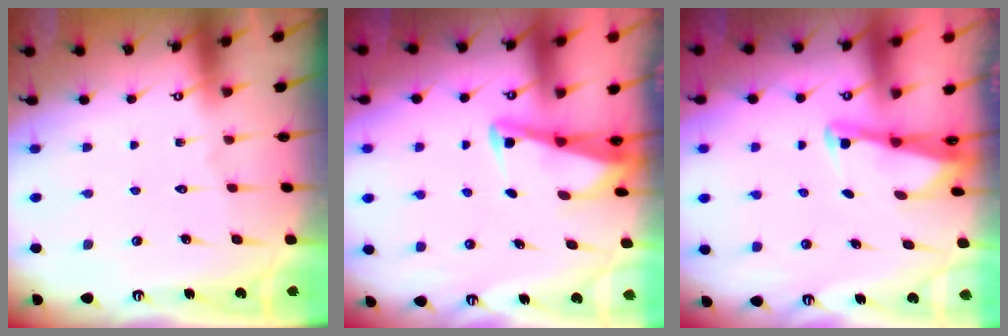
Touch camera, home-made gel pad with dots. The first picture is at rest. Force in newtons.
{"total": 3.0, "press": 3.0, "slide": 0.3}
{"total": 2.5, "press": 2.5, "slide": 0.2}